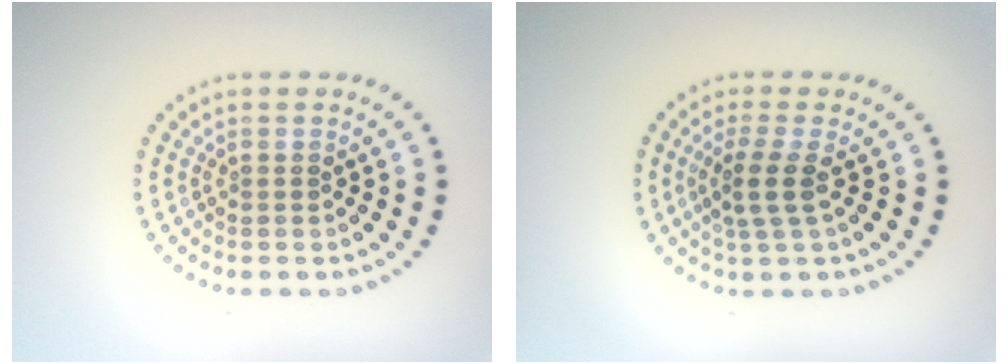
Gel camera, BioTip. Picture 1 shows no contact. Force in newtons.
{"total": 2.6, "press": 2.0, "slide": 1.6}